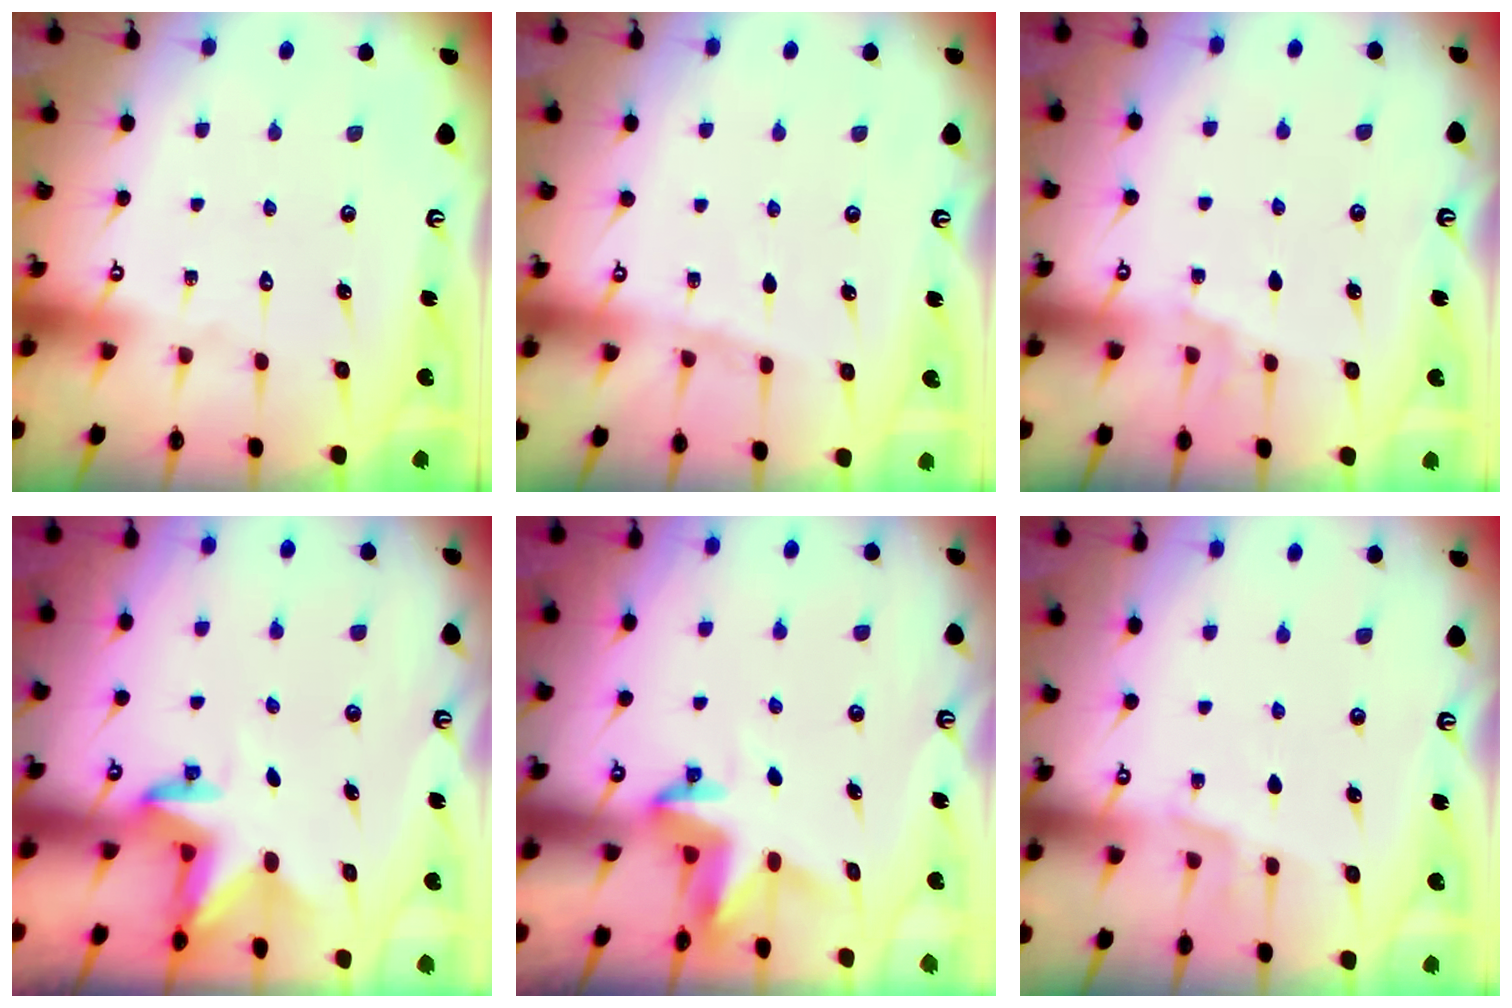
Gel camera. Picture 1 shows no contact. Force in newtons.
{"total": 4.7, "press": 4.7, "slide": 0.6}
{"total": 4.3, "press": 3.6, "slide": 2.4}
{"total": 2.9, "press": 2.9, "slide": 0.1}
{"total": 3.8, "press": 3.8, "slide": 0.4}
{"total": 4.1, "press": 4.0, "slide": 1.1}